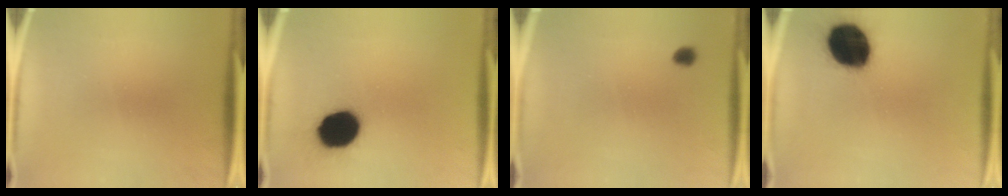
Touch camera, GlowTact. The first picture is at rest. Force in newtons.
{"total": 15.0}
{"total": 1.8}
{"total": 18.5}